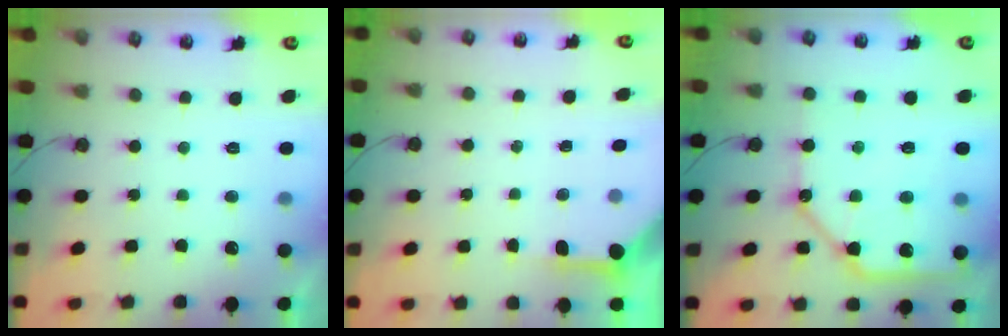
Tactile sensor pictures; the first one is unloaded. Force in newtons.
{"total": 3.8, "press": 3.8, "slide": 0.4}
{"total": 14.4, "press": 14.3, "slide": 1.9}